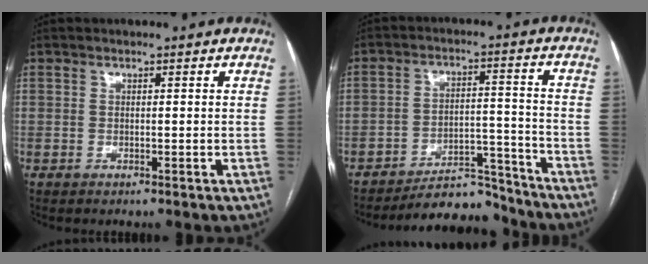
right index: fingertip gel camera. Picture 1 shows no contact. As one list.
[{"total": 9.1, "force": [-8.7, 2.4, 0.9], "torque": [0.001, 0.042, -0.138]}]